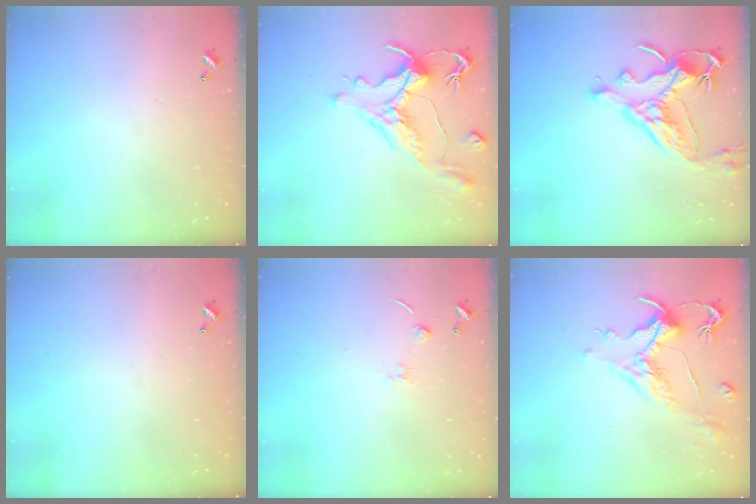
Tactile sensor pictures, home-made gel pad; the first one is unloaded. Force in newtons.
{"total": 2.5, "press": 2.0, "slide": 1.5}
{"total": 9.1, "press": 9.0, "slide": 1.6}
{"total": 0.0}
{"total": 1.5, "press": 1.4, "slide": 0.5}
{"total": 1.6, "press": 0.6, "slide": 1.4}